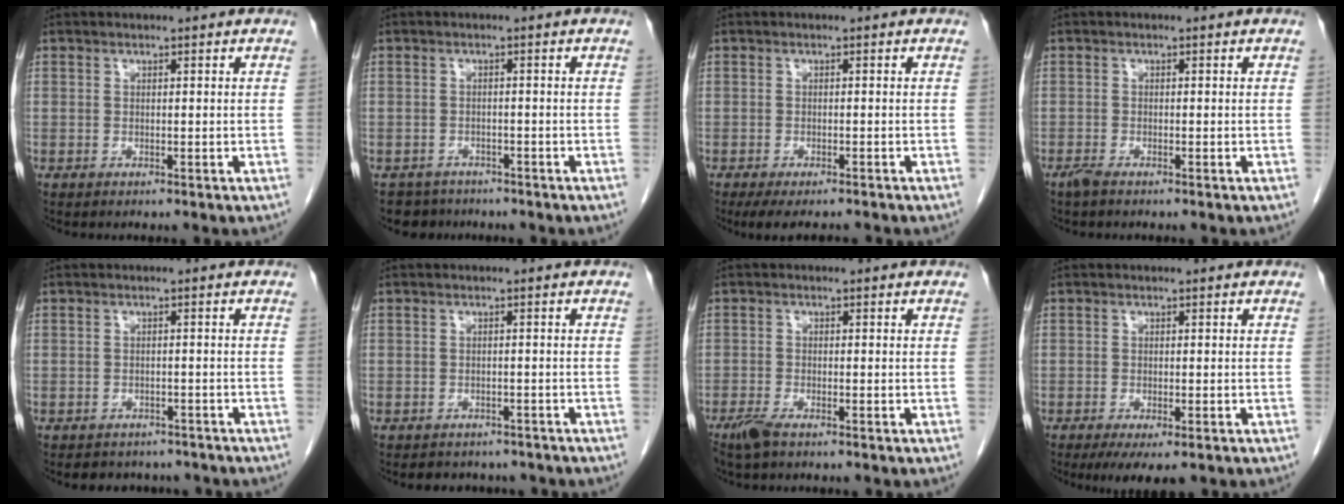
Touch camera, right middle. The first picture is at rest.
{"total": 3.1, "force": [-2.5, 1.9, -0.4], "torque": [0.004, 0.003, -0.040]}
{"total": 6.3, "force": [-5.5, 1.1, 2.8], "torque": [-0.031, -0.011, -0.081]}
{"total": 1.2, "force": [-1.0, 0.1, 0.7], "torque": [-0.021, -0.004, -0.020]}
{"total": 6.4, "force": [-5.7, 2.9, 1.0], "torque": [-0.008, 0.008, -0.061]}
{"total": 6.2, "force": [-5.5, 2.8, 1.2], "torque": [-0.011, 0.007, -0.057]}
{"total": 2.8, "force": [-2.1, 0.5, 1.8], "torque": [-0.043, -0.007, -0.041]}
{"total": 5.0, "force": [-3.2, 1.4, 3.6], "torque": [-0.051, -0.014, -0.047]}